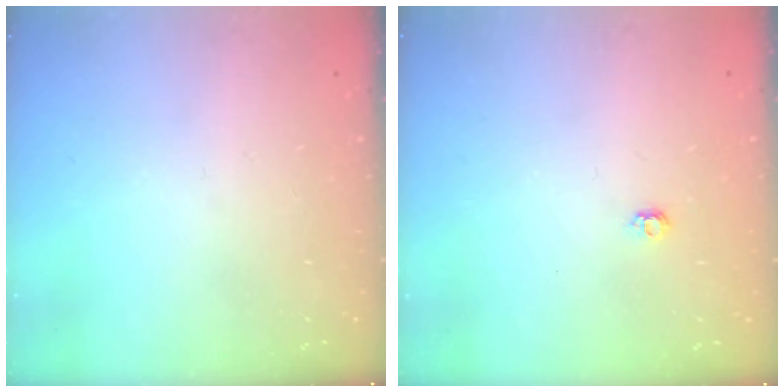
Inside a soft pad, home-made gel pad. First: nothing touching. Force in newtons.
{"total": 3.9, "press": 3.8, "slide": 0.5}